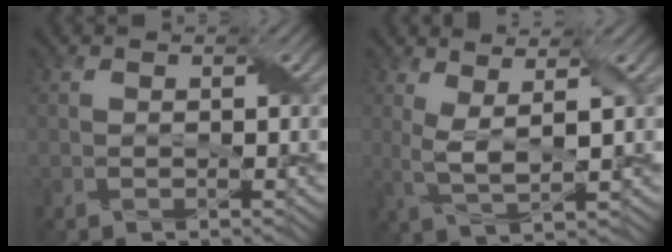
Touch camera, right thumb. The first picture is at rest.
{"total": 4.6, "force": [1.4, 1.1, 4.3], "torque": [-0.102, -0.001, 0.027]}